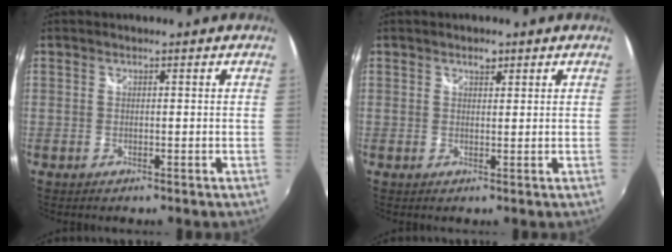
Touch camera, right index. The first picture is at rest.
{"total": 1.5, "force": [1.0, 0.9, 0.8], "torque": [-0.009, 0.004, 0.016]}